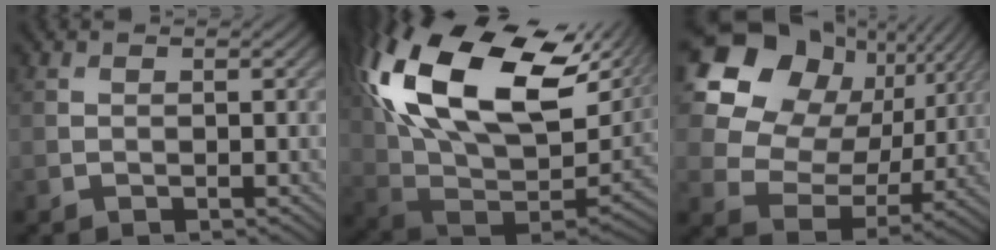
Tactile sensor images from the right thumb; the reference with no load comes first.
{"total": 22.5, "force": [9.0, 11.9, 16.9], "torque": [-0.386, 0.035, 0.166]}
{"total": 17.9, "force": [7.1, 13.4, 9.4], "torque": [-0.226, 0.045, 0.130]}